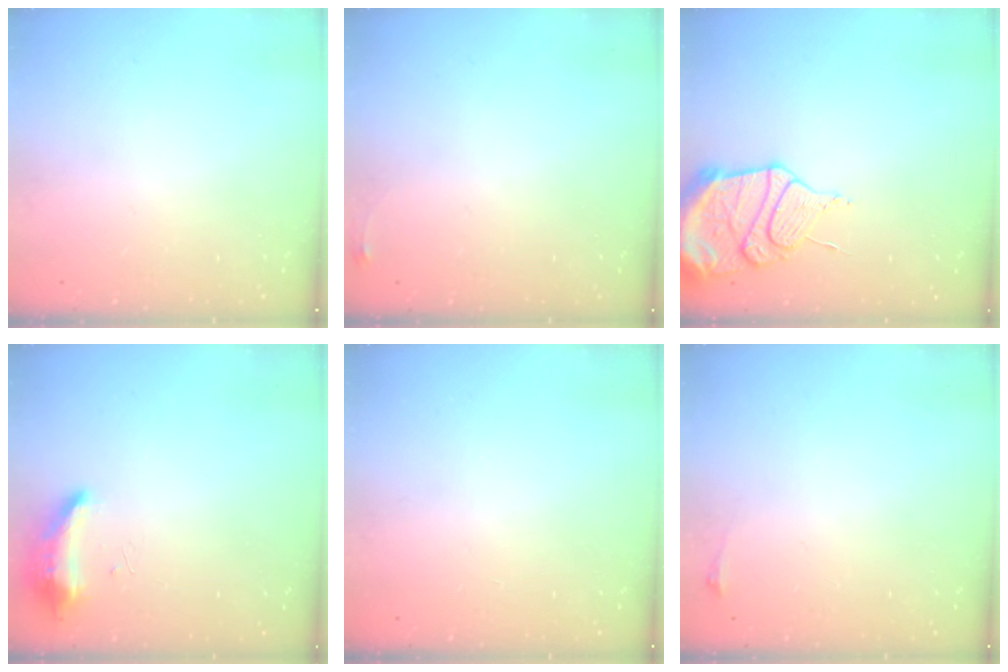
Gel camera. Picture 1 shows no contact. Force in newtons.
{"total": 3.6, "press": 3.5, "slide": 0.6}
{"total": 13.5, "press": 13.4, "slide": 1.0}
{"total": 16.8, "press": 10.1, "slide": 13.4}
{"total": 0.0}
{"total": 2.8, "press": 2.1, "slide": 1.9}